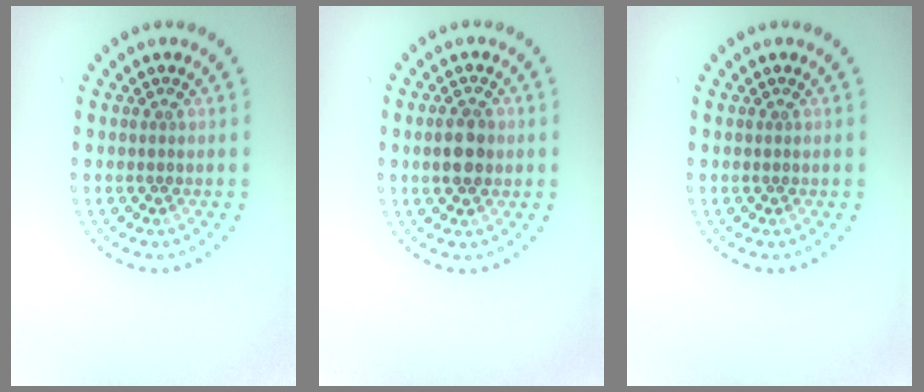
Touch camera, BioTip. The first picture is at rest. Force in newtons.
{"total": 3.0, "press": 3.0, "slide": 0.1}
{"total": 0.0}